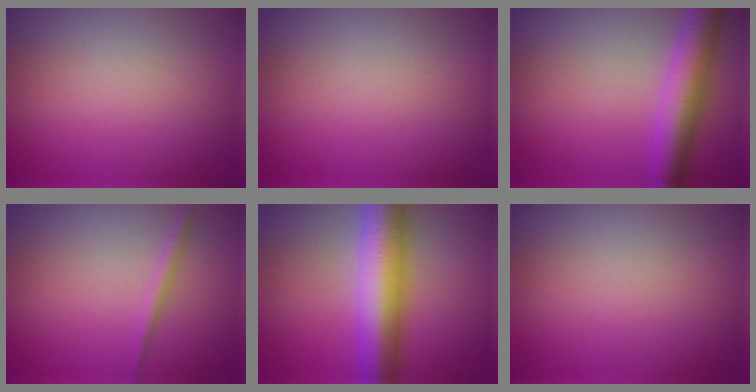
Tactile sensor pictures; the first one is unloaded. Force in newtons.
{"total": 0.0}
{"total": 6.8, "press": 6.8, "slide": 0.2}
{"total": 1.3, "press": 1.3, "slide": 0.0}
{"total": 10.3, "press": 10.3, "slide": 0.2}
{"total": 0.0}